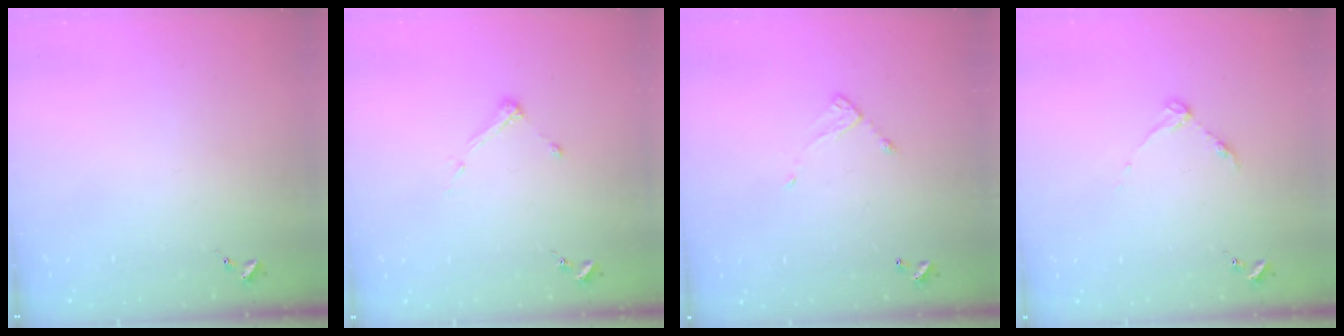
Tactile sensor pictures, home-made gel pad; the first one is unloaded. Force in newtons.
{"total": 4.4, "press": 4.3, "slide": 0.5}
{"total": 4.3, "press": 4.3, "slide": 0.2}
{"total": 3.3, "press": 3.3, "slide": 0.5}